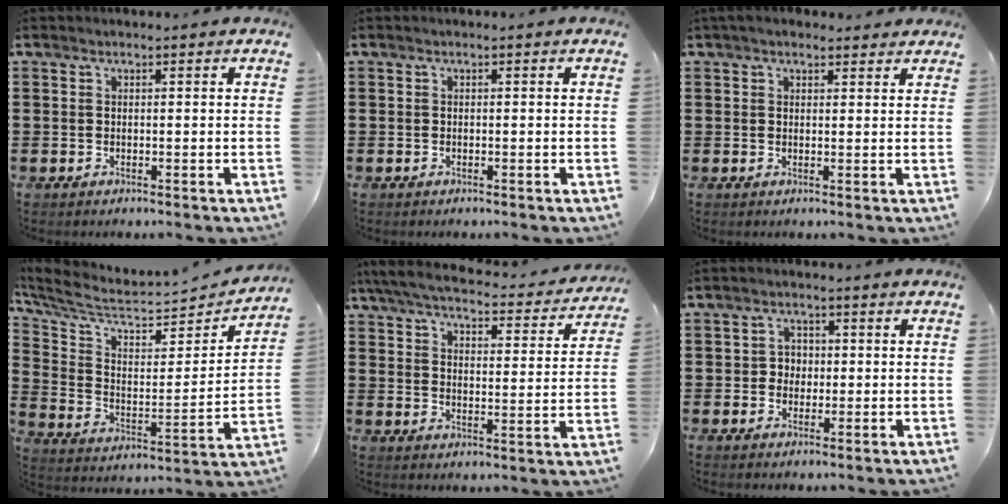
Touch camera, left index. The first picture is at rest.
{"total": 0.0}
{"total": 2.4, "force": [2.1, 0.9, 0.8], "torque": [-0.020, 0.004, 0.040]}
{"total": 6.5, "force": [5.5, 1.6, 3.1], "torque": [-0.089, -0.049, 0.094]}
{"total": 5.7, "force": [5.2, 0.3, 2.1], "torque": [-0.067, -0.033, 0.088]}
{"total": 2.5, "force": [-0.2, 2.3, 0.8], "torque": [-0.027, 0.008, -0.009]}